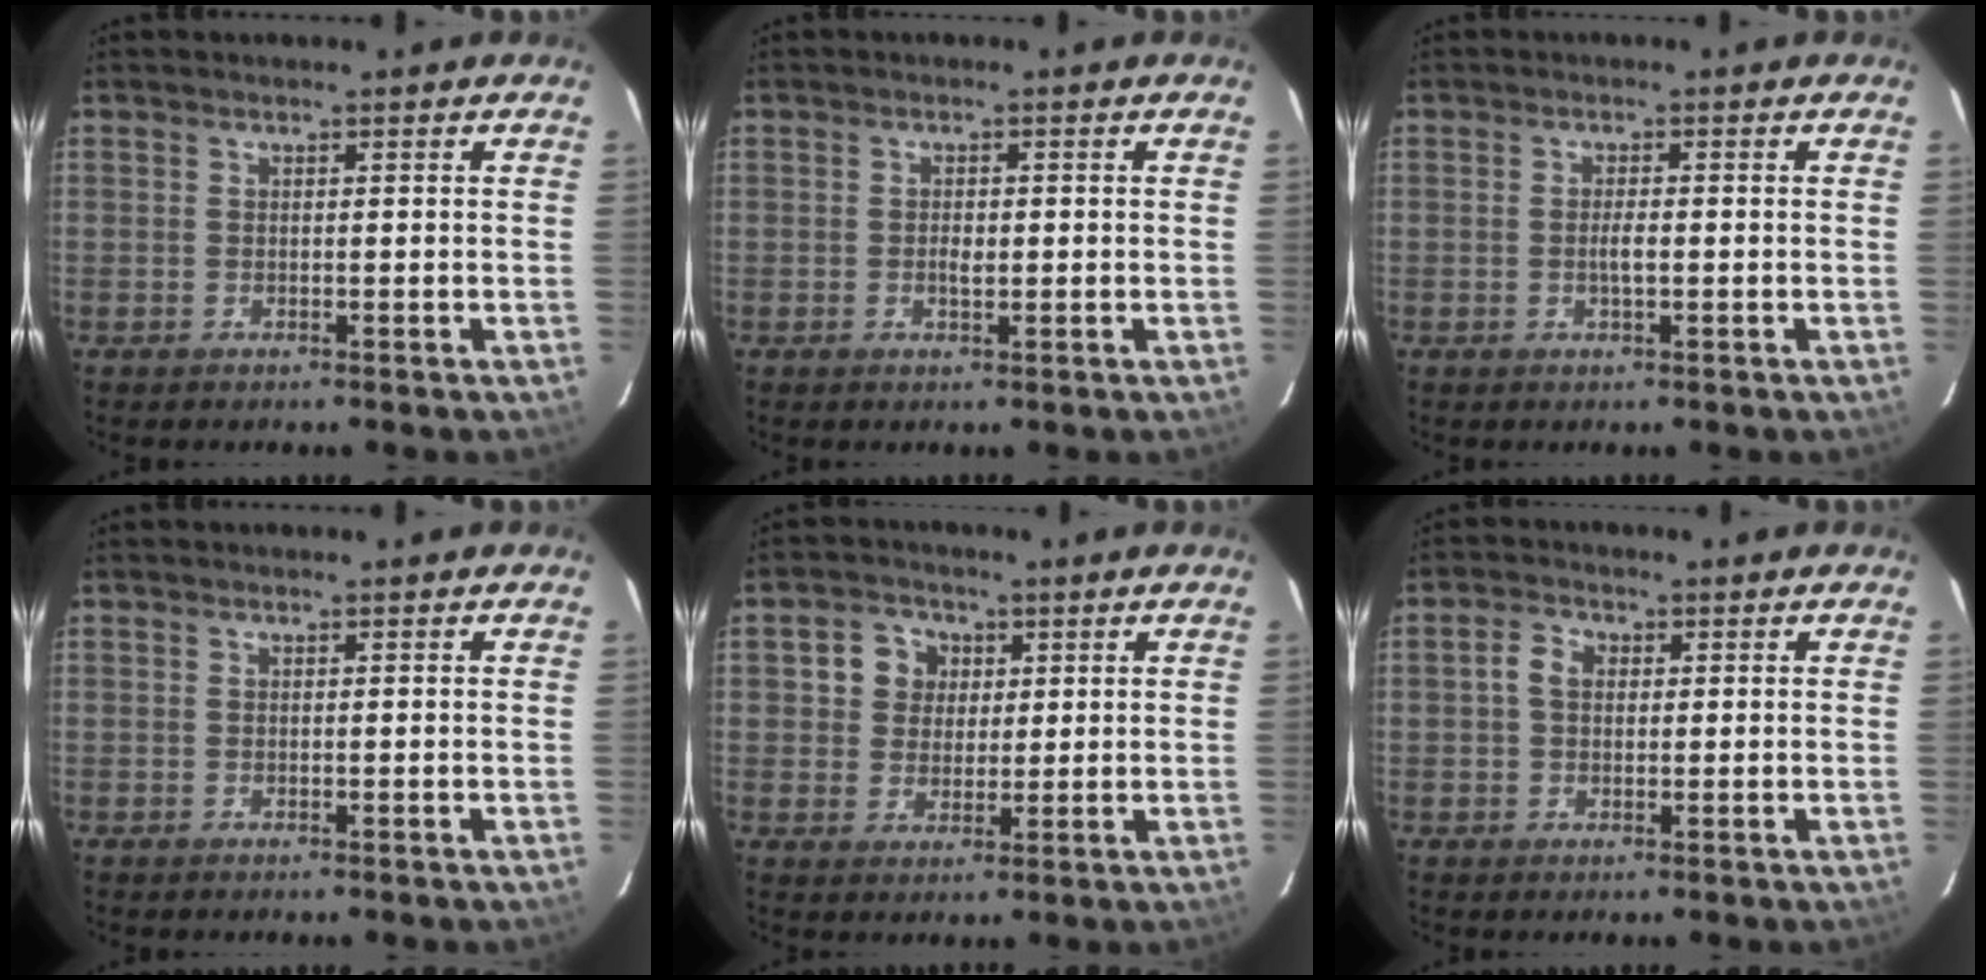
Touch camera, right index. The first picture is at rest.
{"total": 1.8, "force": [-0.3, 0.8, 1.5], "torque": [-0.027, 0.000, -0.005]}
{"total": 2.0, "force": [-0.4, 0.5, 1.9], "torque": [-0.036, -0.001, -0.007]}
{"total": 0.0}
{"total": 5.8, "force": [1.5, 5.3, 1.8], "torque": [-0.032, 0.020, 0.026]}
{"total": 3.2, "force": [0.4, 2.5, 2.0], "torque": [-0.040, 0.012, 0.007]}